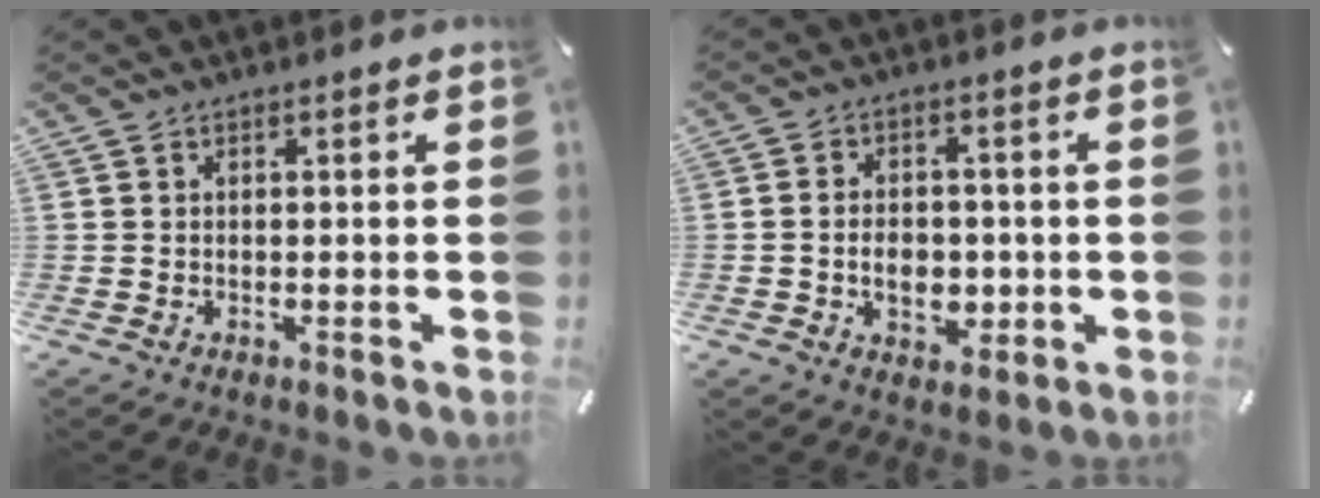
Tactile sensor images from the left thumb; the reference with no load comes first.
{"total": 7.7, "force": [-1.3, 5.7, 5.0], "torque": [-0.071, 0.001, -0.023]}